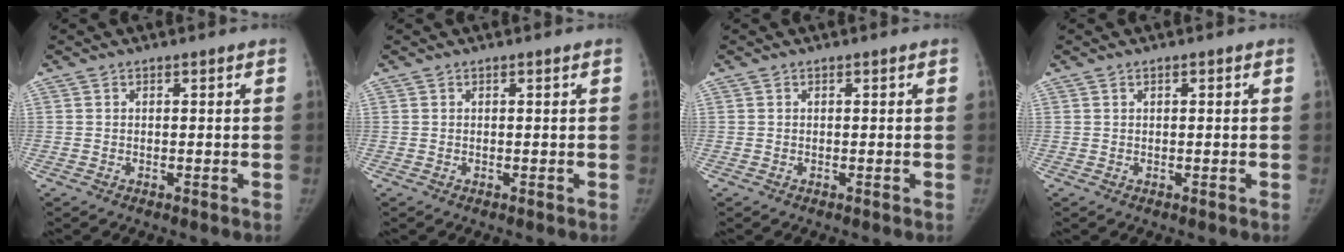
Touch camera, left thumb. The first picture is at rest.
{"total": 0.0}
{"total": 0.0}
{"total": 0.6, "force": [0.2, 0.2, 0.5], "torque": [-0.009, 0.002, 0.003]}